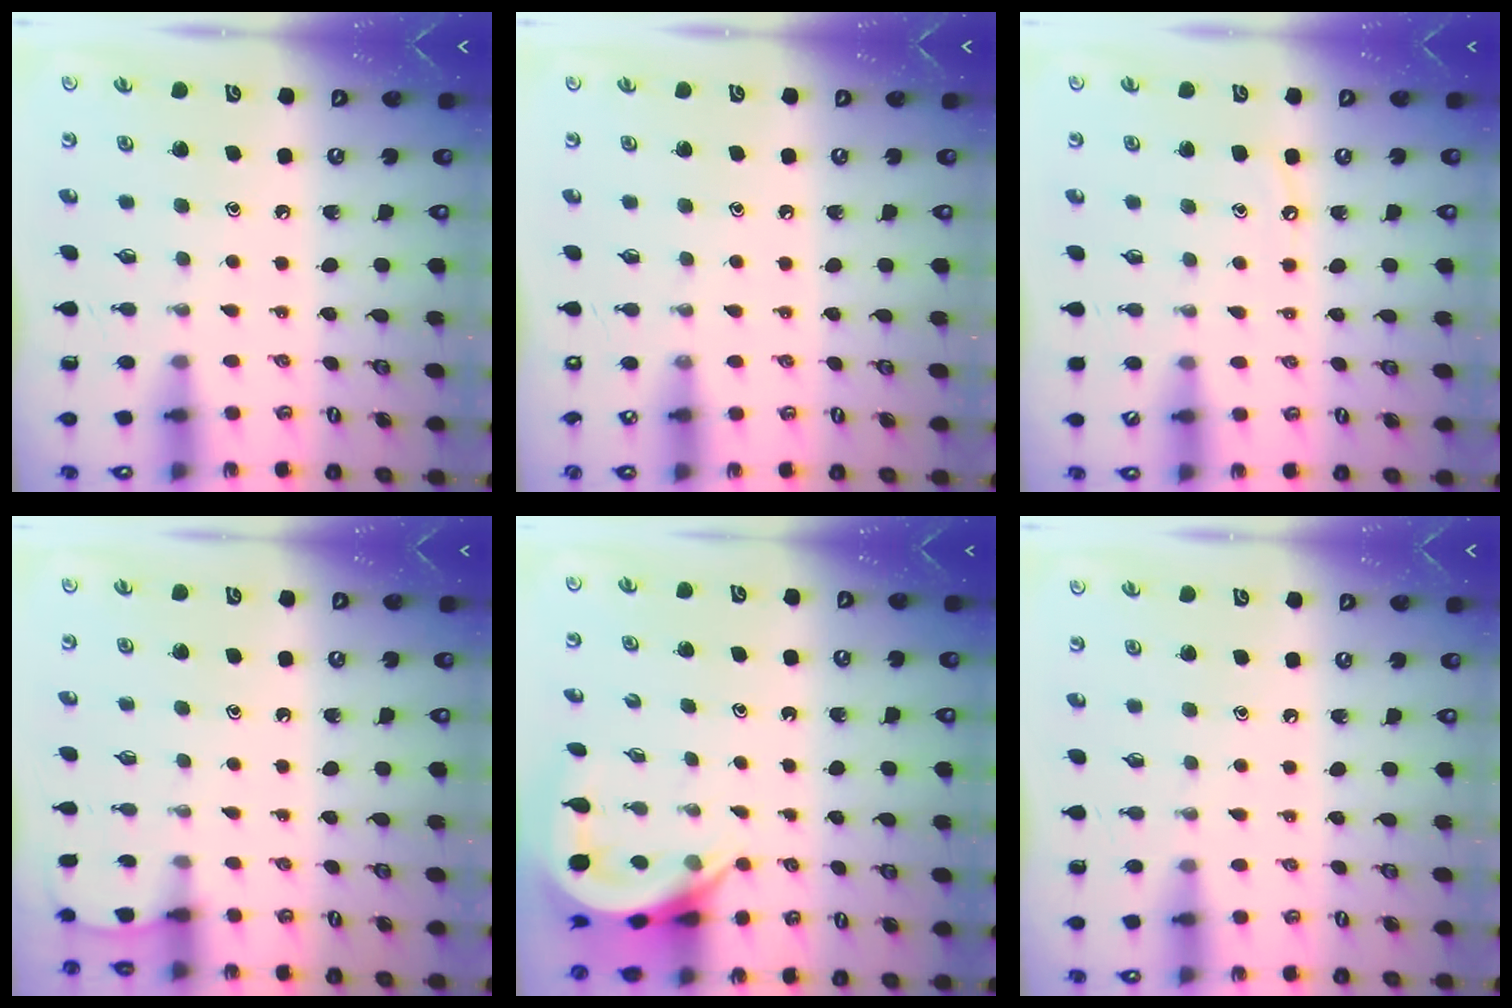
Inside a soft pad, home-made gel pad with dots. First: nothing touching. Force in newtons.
{"total": 3.3, "press": 3.3, "slide": 0.4}
{"total": 4.7, "press": 4.6, "slide": 0.6}
{"total": 2.2, "press": 2.2, "slide": 0.2}
{"total": 5.9, "press": 5.9, "slide": 0.6}
{"total": 0.0}